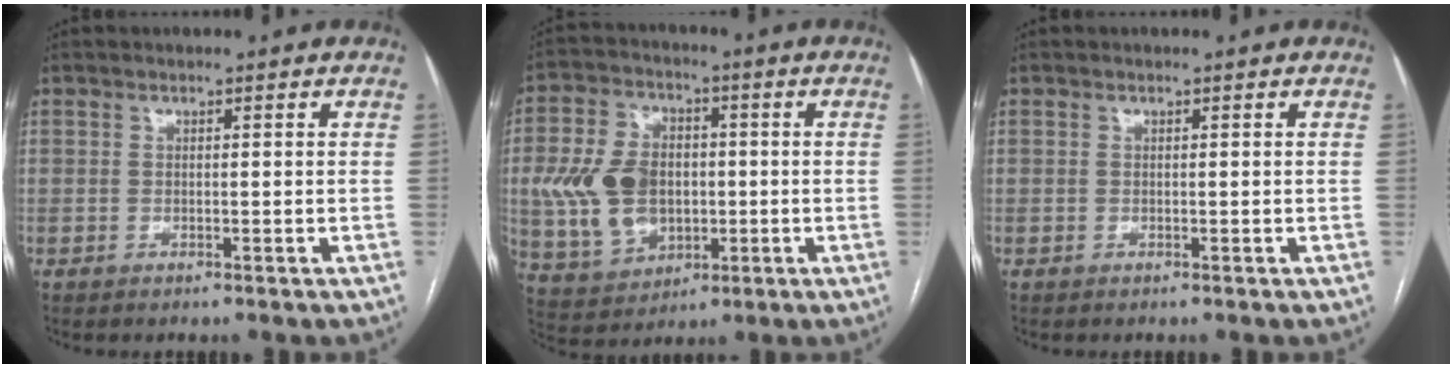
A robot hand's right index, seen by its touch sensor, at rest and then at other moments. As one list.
[{"total": 13.0, "force": [-0.5, 9.3, 9.1], "torque": [-0.203, 0.022, 0.004]}, {"total": 0.0}]